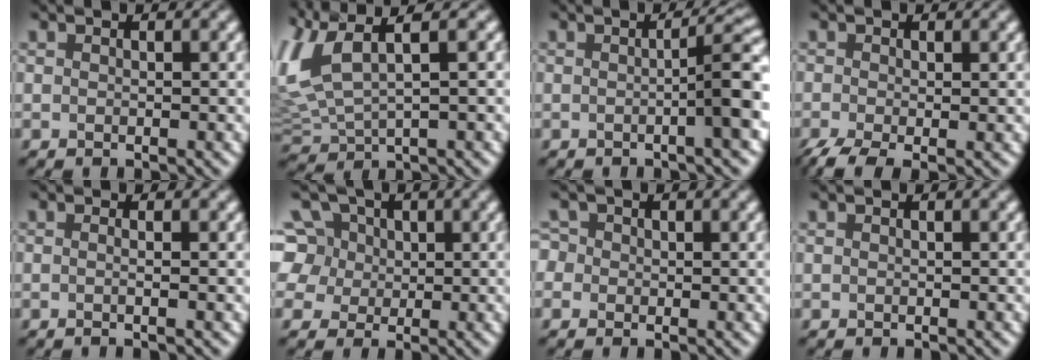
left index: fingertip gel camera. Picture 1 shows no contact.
{"total": 7.1, "force": [2.7, 2.7, 6.0], "torque": [-0.153, 0.015, 0.052]}
{"total": 4.0, "force": [-0.7, 0.5, 3.9], "torque": [-0.056, 0.011, -0.019]}
{"total": 2.8, "force": [-1.2, 0.9, 2.3], "torque": [-0.053, -0.012, -0.026]}
{"total": 1.4, "force": [-0.4, 0.3, 1.3], "torque": [-0.019, 0.000, -0.020]}
{"total": 9.3, "force": [3.9, 7.3, 4.3], "torque": [-0.089, 0.036, 0.039]}
{"total": 2.3, "force": [0.4, 2.0, 1.0], "torque": [-0.015, 0.017, -0.008]}
{"total": 0.0}